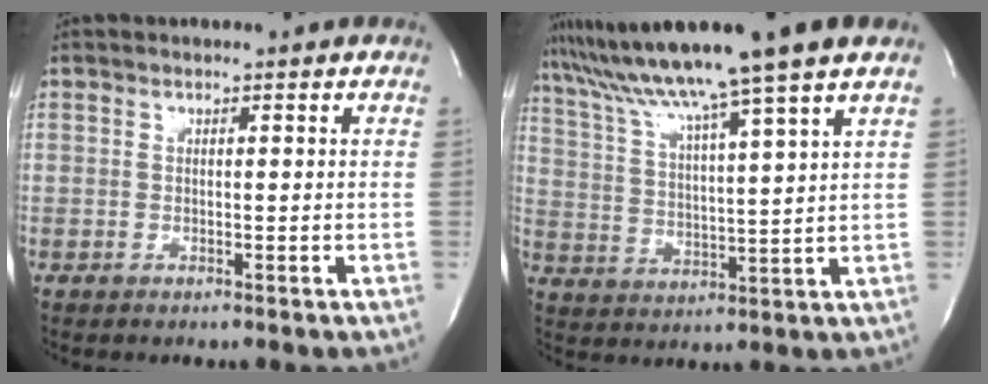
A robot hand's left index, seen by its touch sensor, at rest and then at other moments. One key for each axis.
{"total": 15.1, "fx": 12.0, "fy": -2.2, "fz": 8.9, "tx": -0.156, "ty": 0.007, "tz": 0.191}